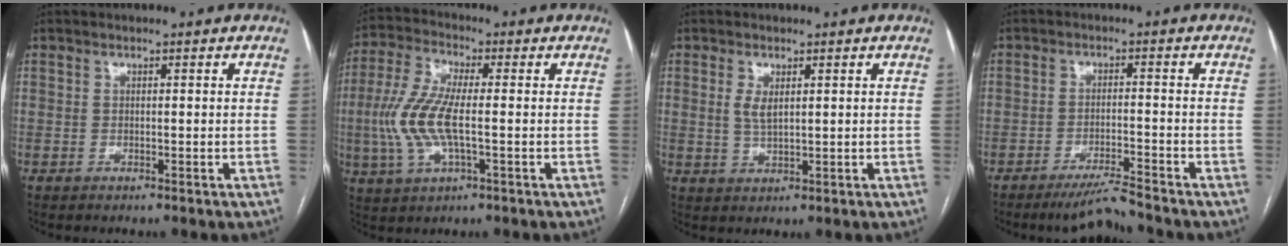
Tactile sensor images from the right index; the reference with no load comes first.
{"total": 10.2, "force": [-1.1, 2.8, 9.7], "torque": [-0.228, 0.003, -0.023]}
{"total": 2.7, "force": [0.9, 1.0, 2.4], "torque": [-0.049, -0.004, 0.021]}
{"total": 4.9, "force": [-4.4, -0.5, 2.0], "torque": [-0.034, -0.016, -0.079]}